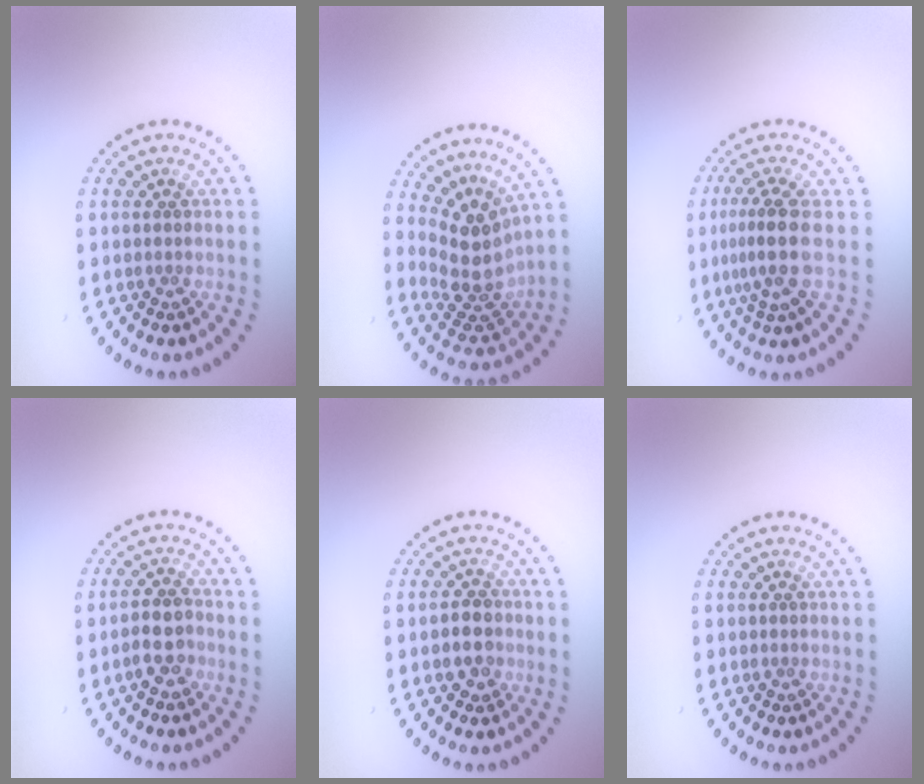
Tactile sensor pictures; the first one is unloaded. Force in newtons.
{"total": 4.2, "press": 3.1, "slide": 2.9}
{"total": 3.5, "press": 2.6, "slide": 2.4}
{"total": 2.5, "press": 2.3, "slide": 1.0}
{"total": 2.4, "press": 2.4, "slide": 0.5}
{"total": 0.0}